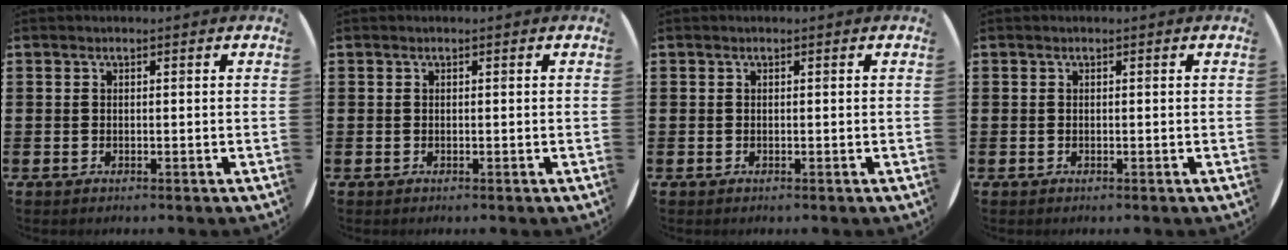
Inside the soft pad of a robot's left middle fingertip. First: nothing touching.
{"total": 0.0}
{"total": 0.0}
{"total": 0.0}